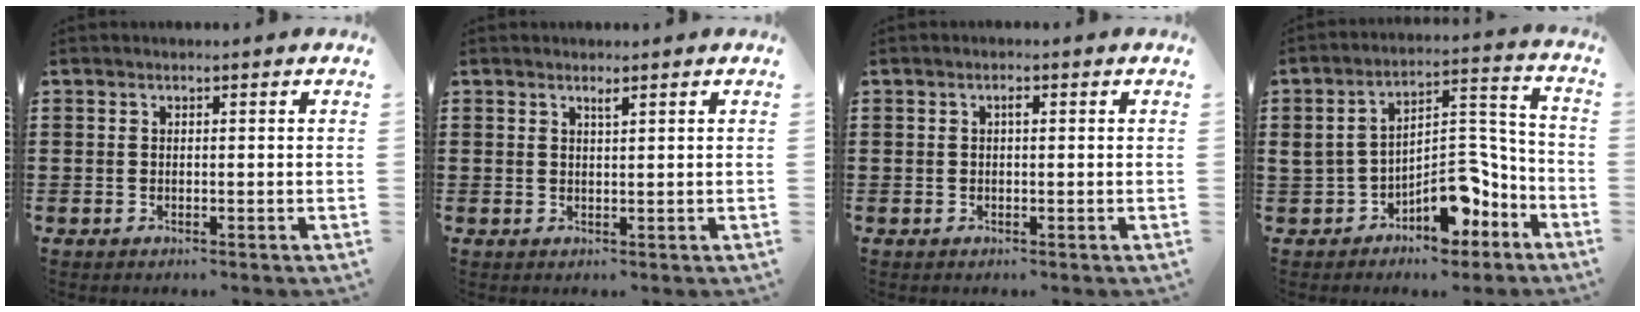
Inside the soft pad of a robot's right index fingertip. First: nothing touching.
{"total": 1.0, "force": [0.7, 0.0, 0.6], "torque": [-0.013, -0.003, 0.014]}
{"total": 1.1, "force": [0.2, 0.3, 1.0], "torque": [-0.020, 0.002, 0.002]}
{"total": 9.6, "force": [-5.8, 5.5, 5.3], "torque": [-0.057, 0.006, -0.105]}